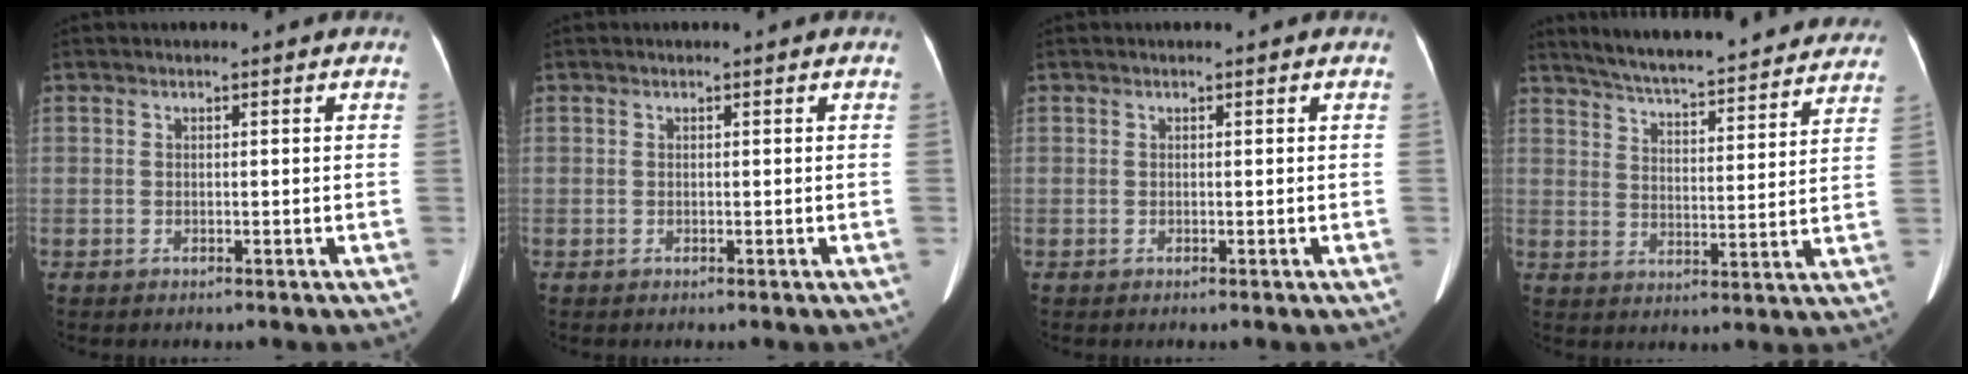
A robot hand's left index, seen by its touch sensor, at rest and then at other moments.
{"total": 0.0}
{"total": 0.0}
{"total": 25.7, "force": [23.4, 3.8, 9.8], "torque": [-0.152, -0.021, 0.301]}